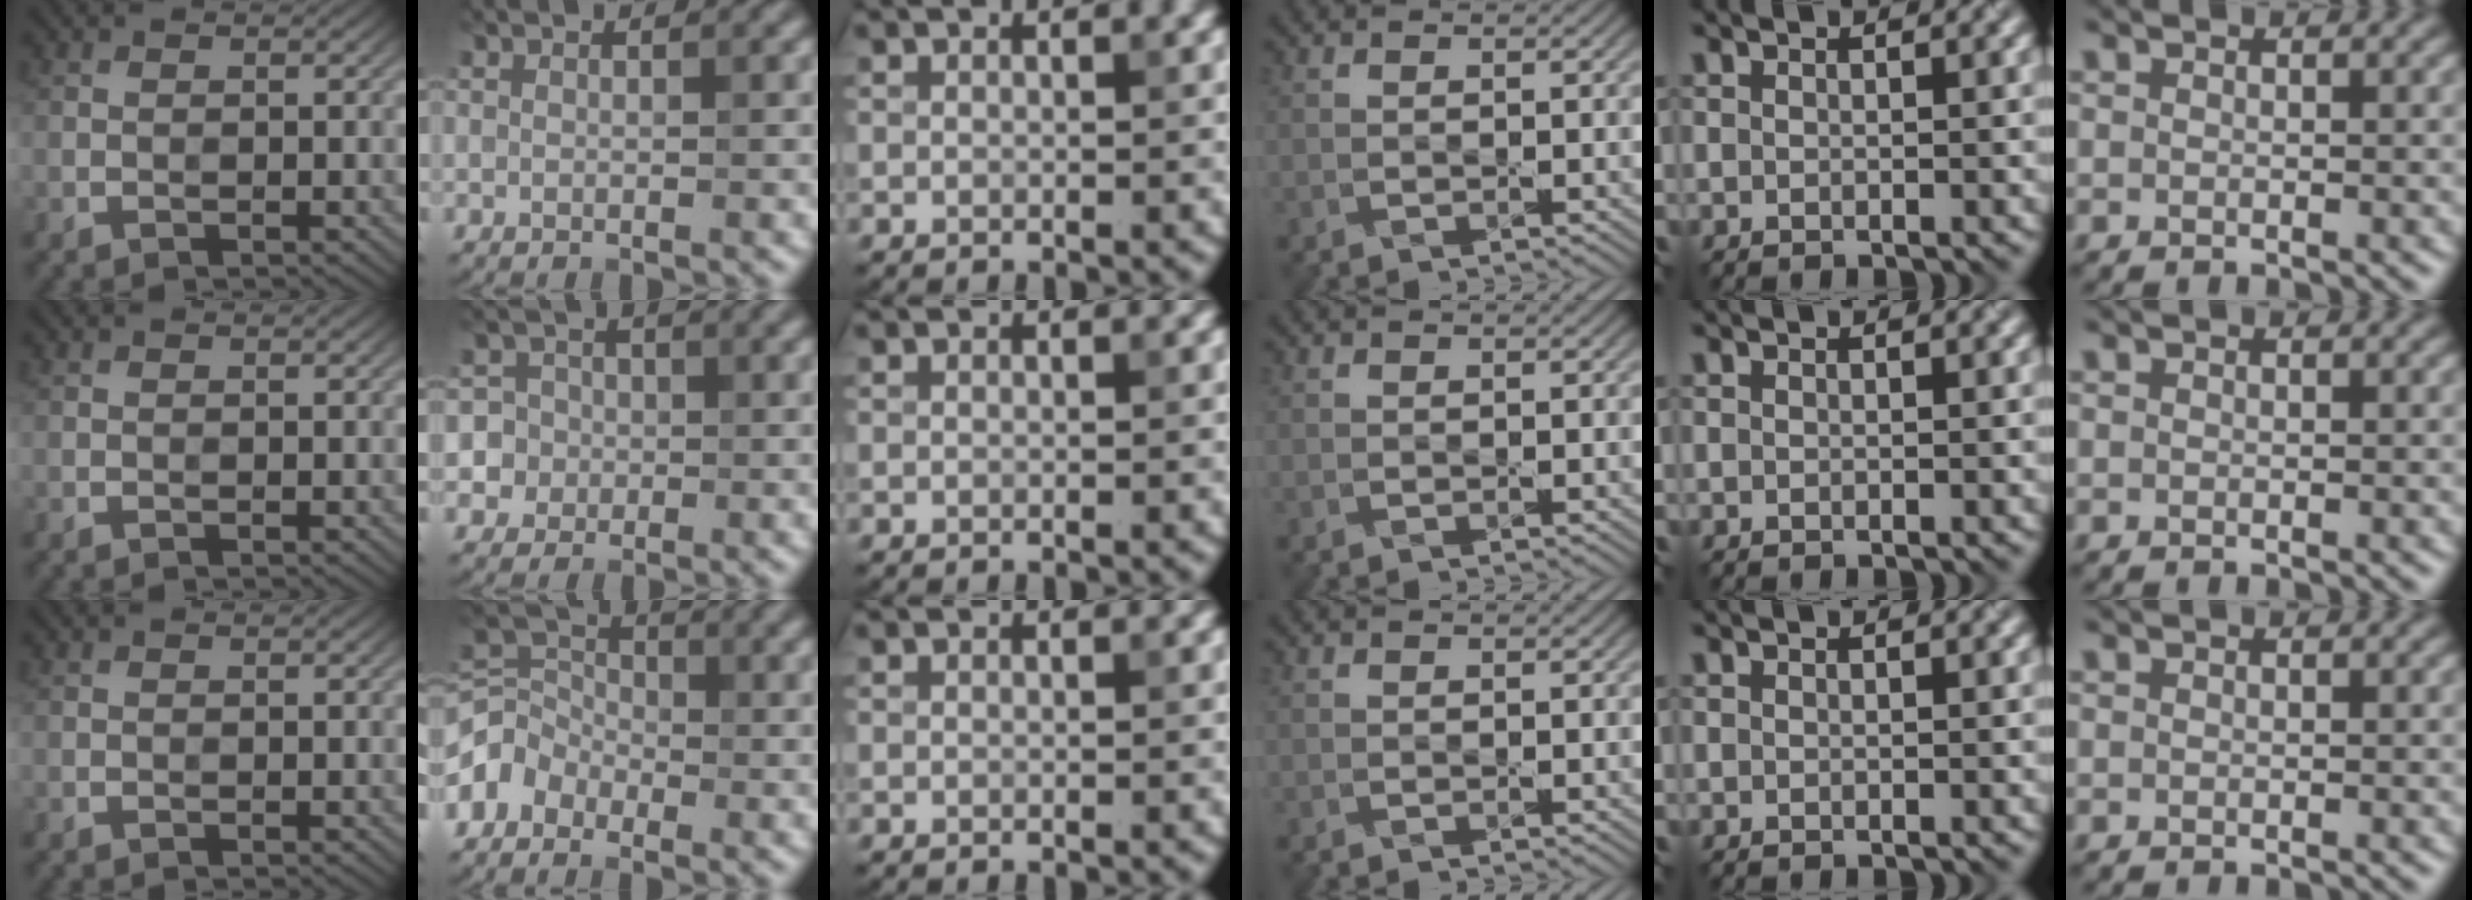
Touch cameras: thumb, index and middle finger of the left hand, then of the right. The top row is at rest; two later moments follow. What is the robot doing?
{"motion": "press", "object": "sticky note"}